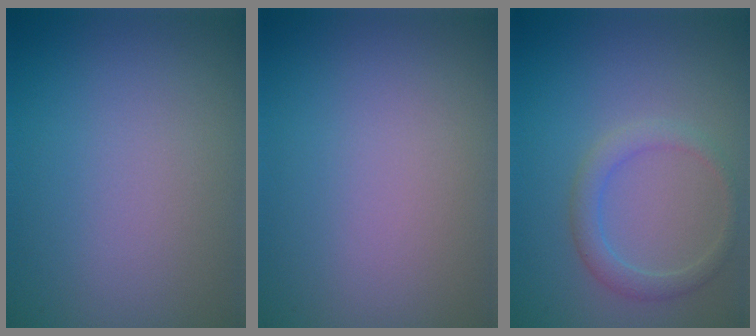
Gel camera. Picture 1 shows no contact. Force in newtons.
{"total": 0.0}
{"total": 2.1, "press": 2.1, "slide": 0.1}